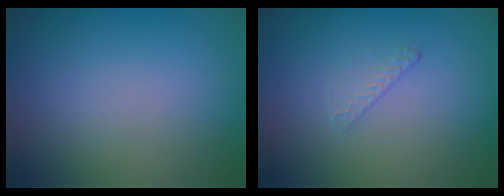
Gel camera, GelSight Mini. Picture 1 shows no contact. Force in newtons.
{"total": 0.6, "press": 0.3, "slide": 0.5}